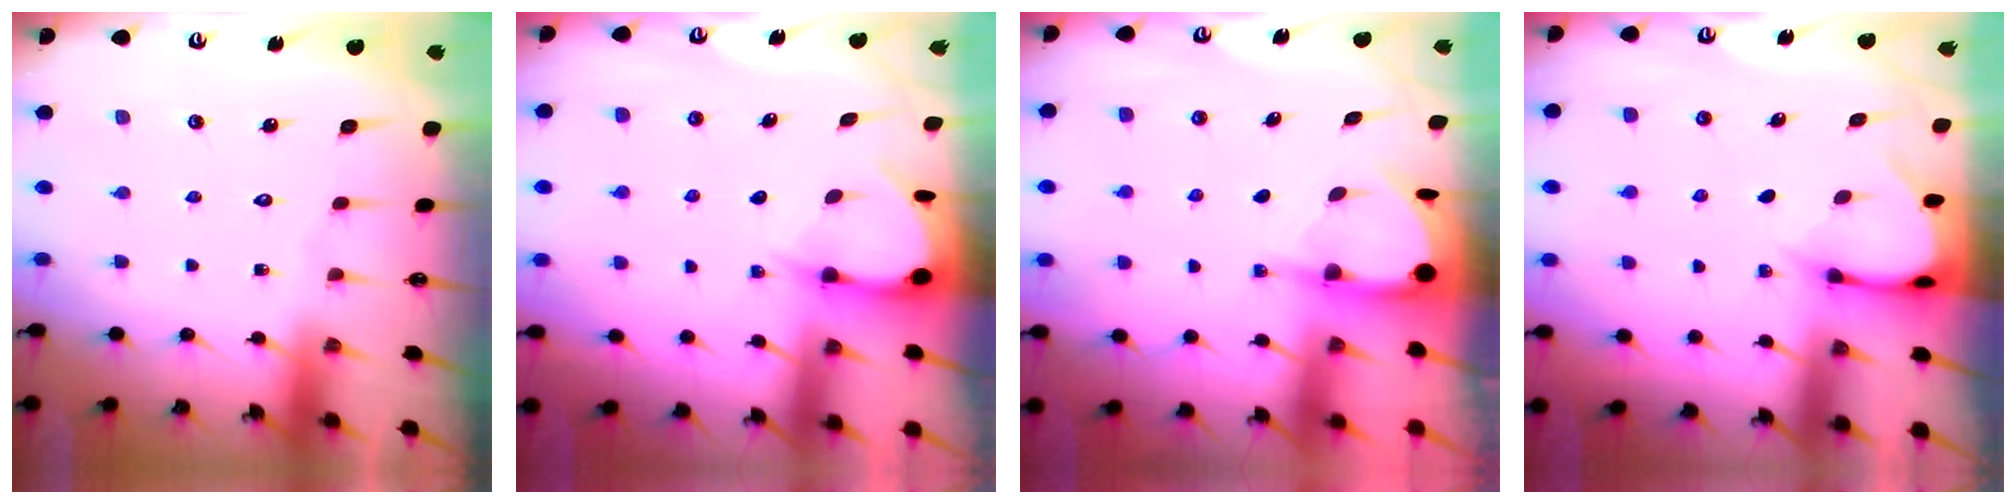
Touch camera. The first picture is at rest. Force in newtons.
{"total": 3.3, "press": 3.3, "slide": 0.4}
{"total": 4.0, "press": 4.0, "slide": 0.3}
{"total": 3.4, "press": 3.4, "slide": 0.2}